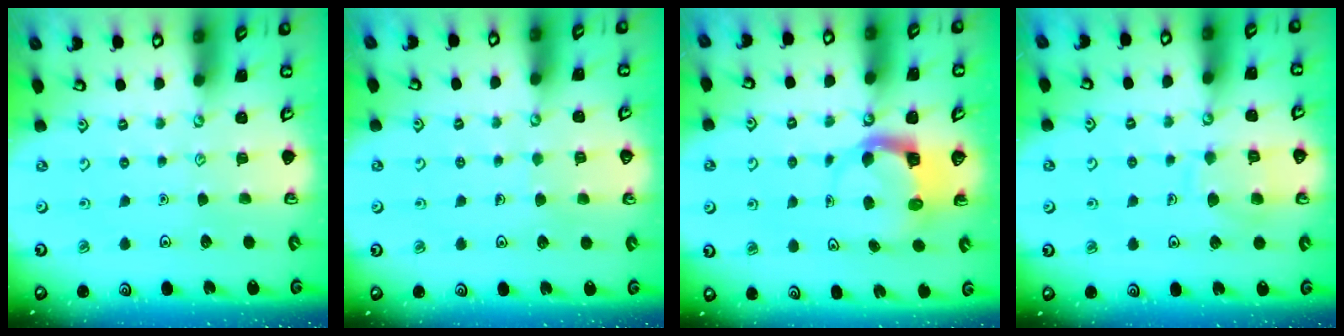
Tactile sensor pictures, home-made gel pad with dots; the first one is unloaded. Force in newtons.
{"total": 4.4, "press": 4.4, "slide": 0.3}
{"total": 4.0, "press": 4.0, "slide": 0.3}
{"total": 8.5, "press": 8.5, "slide": 0.8}